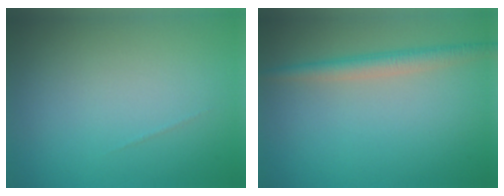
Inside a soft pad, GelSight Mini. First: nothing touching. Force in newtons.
{"total": 2.6, "press": 2.6, "slide": 0.1}